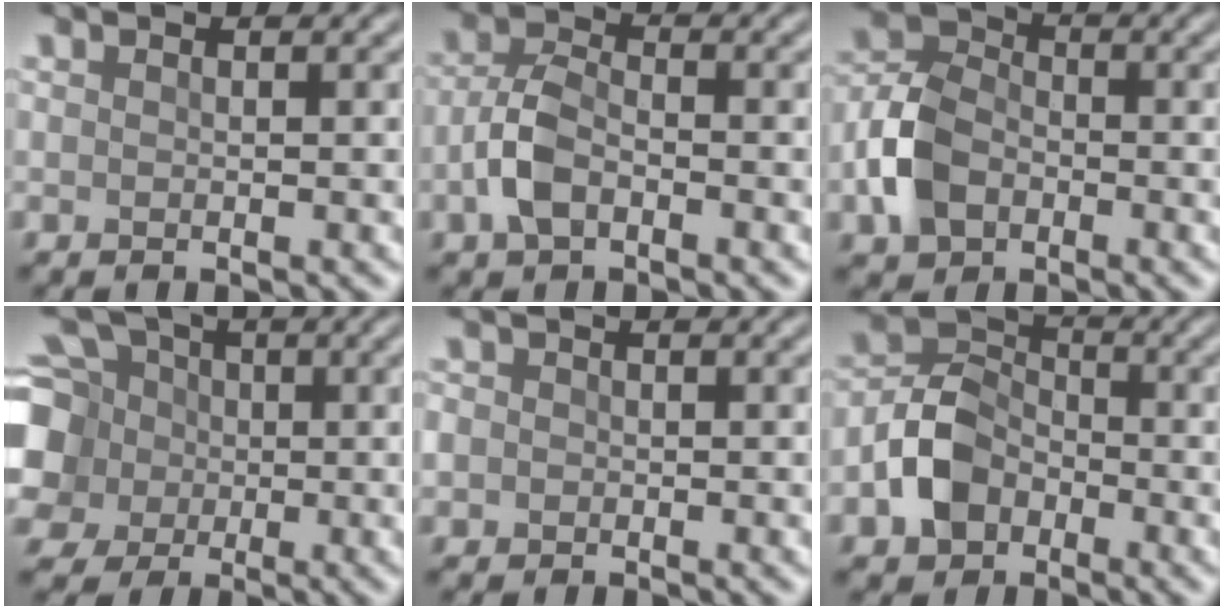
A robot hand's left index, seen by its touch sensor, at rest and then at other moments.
{"total": 3.7, "force": [-1.4, 2.0, 2.7], "torque": [-0.057, 0.005, -0.039]}
{"total": 5.4, "force": [-2.1, 3.9, 3.1], "torque": [-0.069, 0.005, -0.050]}
{"total": 10.9, "force": [-0.2, 9.8, 4.9], "torque": [-0.142, 0.015, -0.028]}
{"total": 1.6, "force": [-0.2, 1.5, 0.6], "torque": [-0.005, -0.001, -0.005]}
{"total": 5.3, "force": [-2.3, 3.9, 2.7], "torque": [-0.054, 0.005, -0.057]}